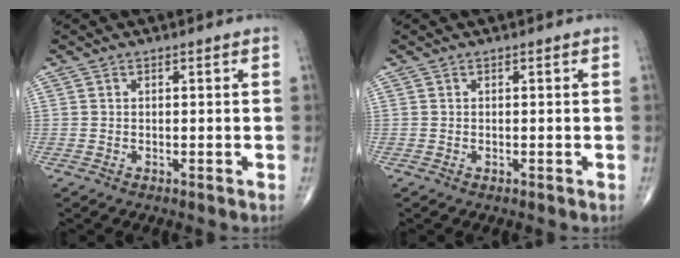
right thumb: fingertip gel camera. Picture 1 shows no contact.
{"total": 0.0}